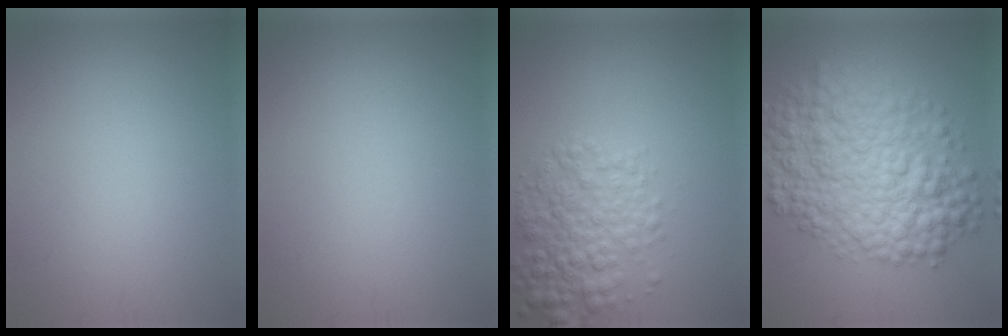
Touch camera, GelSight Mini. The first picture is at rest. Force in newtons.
{"total": 0.0}
{"total": 5.0, "press": 5.0, "slide": 0.1}
{"total": 9.8, "press": 9.8, "slide": 0.1}